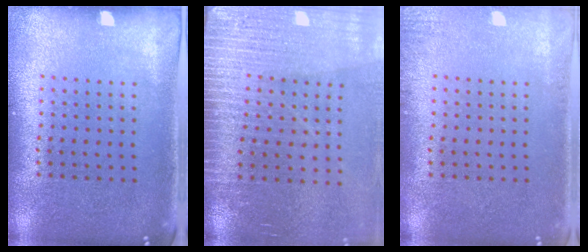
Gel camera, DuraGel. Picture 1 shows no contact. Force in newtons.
{"total": 3.6, "press": 3.4, "slide": 1.2}
{"total": 1.4, "press": 1.4, "slide": 0.2}